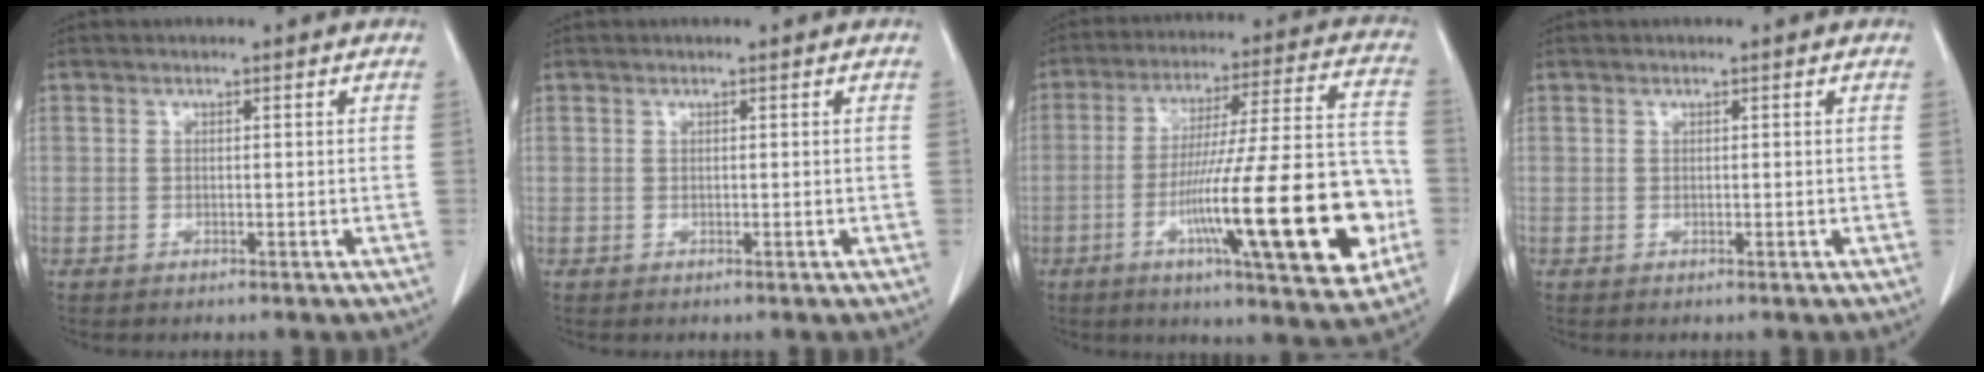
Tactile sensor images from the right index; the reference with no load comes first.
{"total": 0.0}
{"total": 24.0, "force": [-7.3, 2.3, 22.7], "torque": [-0.323, -0.001, -0.108]}
{"total": 0.0}